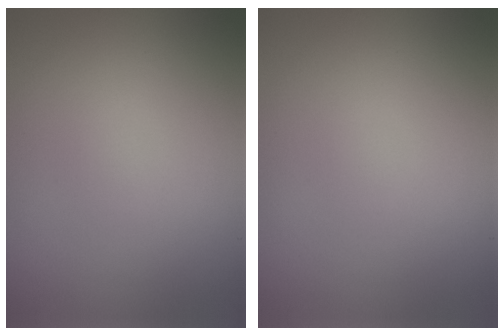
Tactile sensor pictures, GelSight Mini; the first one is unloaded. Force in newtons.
{"total": 0.0}